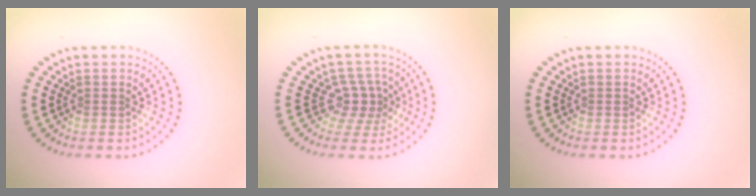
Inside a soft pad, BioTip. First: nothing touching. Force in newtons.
{"total": 2.6, "press": 1.8, "slide": 1.8}
{"total": 0.0}